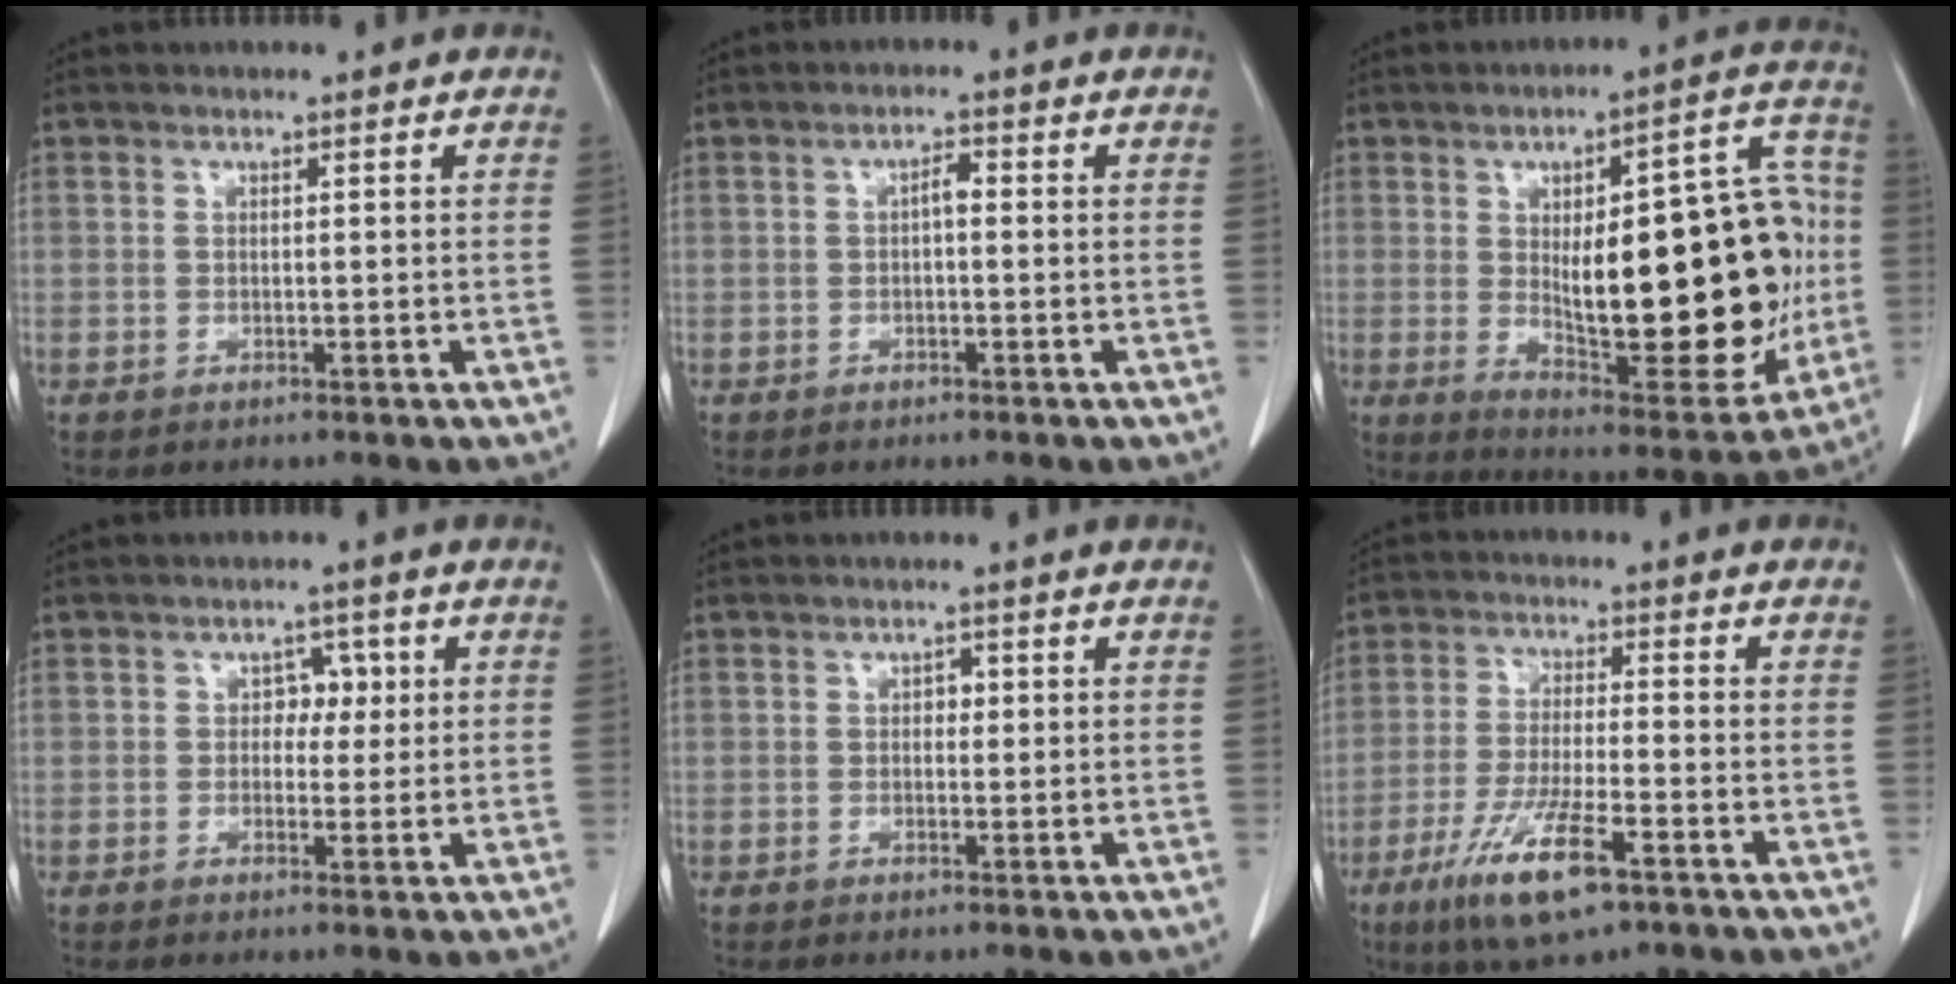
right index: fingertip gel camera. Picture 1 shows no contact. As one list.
[{"total": 1.8, "force": [0.1, 0.6, 1.7], "torque": [-0.027, 0.006, 0.002]}, {"total": 27.1, "force": [-0.8, 9.0, 25.6], "torque": [-0.324, 0.017, 0.009]}, {"total": 3.2, "force": [0.6, 2.4, 2.0], "torque": [-0.020, 0.010, 0.008]}, {"total": 1.4, "force": [0.3, 1.0, 0.9], "torque": [-0.009, 0.003, 0.003]}, {"total": 10.9, "force": [-6.0, 1.9, 8.9], "torque": [-0.176, -0.023, -0.103]}]